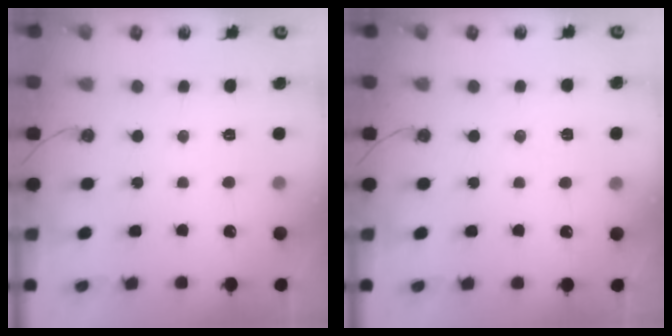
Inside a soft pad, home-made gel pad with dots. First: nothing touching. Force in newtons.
{"total": 6.2, "press": 4.3, "slide": 4.4}